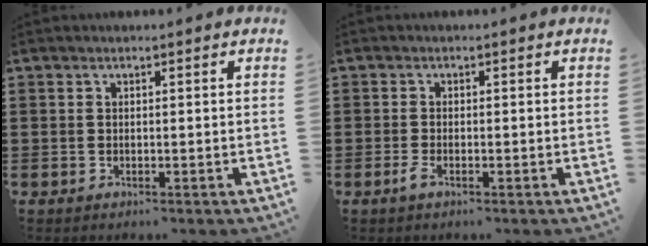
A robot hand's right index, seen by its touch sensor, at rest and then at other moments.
{"total": 1.4, "force": [-0.8, 0.2, 1.2], "torque": [-0.036, -0.010, -0.017]}